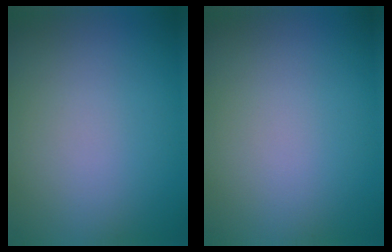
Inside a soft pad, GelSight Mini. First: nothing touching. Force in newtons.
{"total": 0.0}